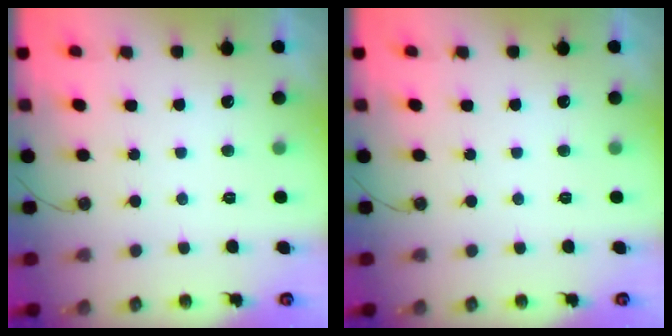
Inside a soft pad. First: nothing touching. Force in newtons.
{"total": 0.0}